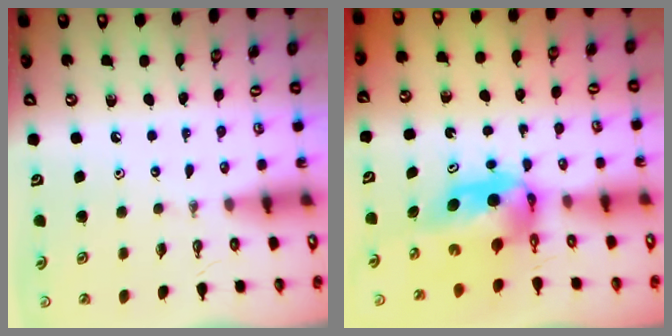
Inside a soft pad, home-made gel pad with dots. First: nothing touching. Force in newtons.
{"total": 5.6, "press": 5.5, "slide": 0.5}